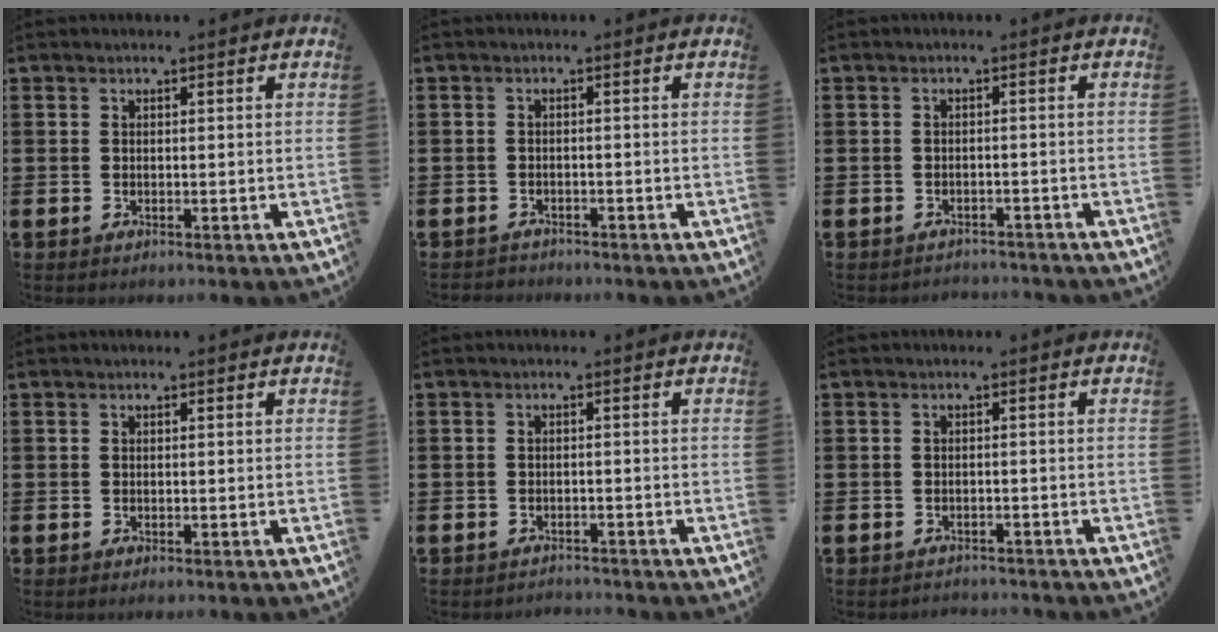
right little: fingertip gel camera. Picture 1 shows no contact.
{"total": 1.0, "force": [-1.0, 0.2, -0.1], "torque": [0.000, 0.002, -0.022]}
{"total": 1.1, "force": [-1.1, 0.1, -0.1], "torque": [-0.003, 0.003, -0.025]}
{"total": 0.0}
{"total": 1.2, "force": [-1.1, 0.0, -0.2], "torque": [0.000, 0.005, -0.025]}
{"total": 1.0, "force": [-1.0, 0.1, -0.1], "torque": [-0.002, 0.003, -0.022]}